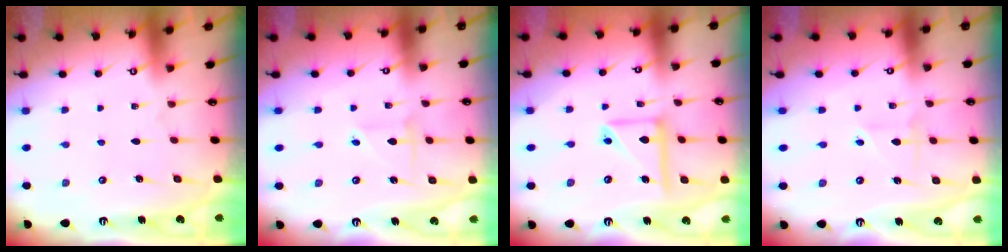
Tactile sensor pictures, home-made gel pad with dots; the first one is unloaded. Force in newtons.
{"total": 2.7, "press": 2.6, "slide": 0.3}
{"total": 12.5, "press": 12.5, "slide": 1.2}
{"total": 2.4, "press": 2.2, "slide": 1.0}